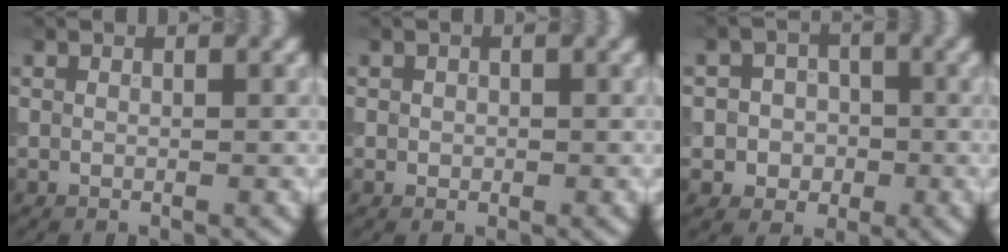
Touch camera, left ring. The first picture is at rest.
{"total": 0.6, "force": [0.0, 0.6, 0.2], "torque": [0.002, -0.003, -0.001]}
{"total": 3.9, "force": [-0.6, 3.8, 0.9], "torque": [0.011, 0.012, -0.033]}